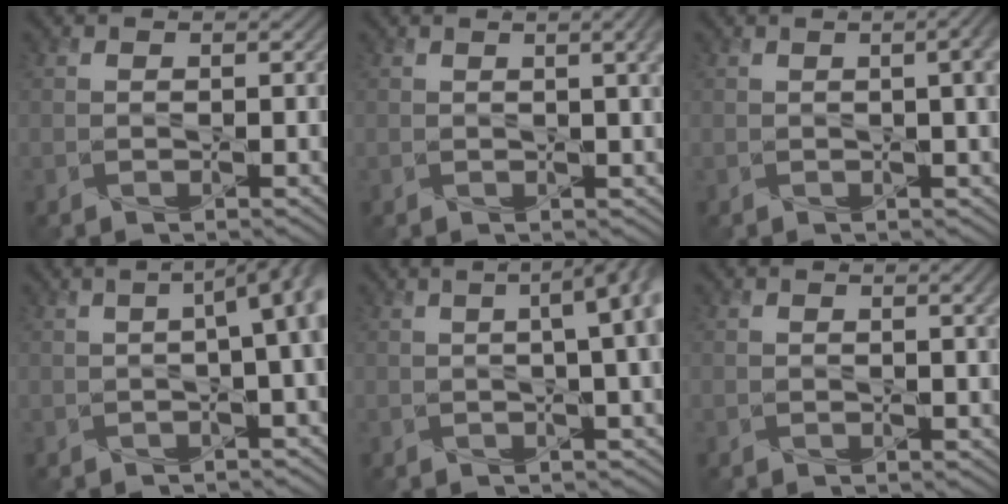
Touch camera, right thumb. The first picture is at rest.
{"total": 4.5, "force": [1.3, 1.2, 4.2], "torque": [-0.049, 0.009, 0.020]}
{"total": 4.7, "force": [0.6, 1.2, 4.5], "torque": [-0.056, 0.009, 0.009]}
{"total": 9.2, "force": [0.2, 2.9, 8.7], "torque": [-0.117, 0.015, -0.006]}
{"total": 8.9, "force": [1.1, 2.6, 8.5], "torque": [-0.099, 0.020, 0.000]}
{"total": 2.6, "force": [0.9, 0.6, 2.3], "torque": [-0.034, 0.004, 0.019]}